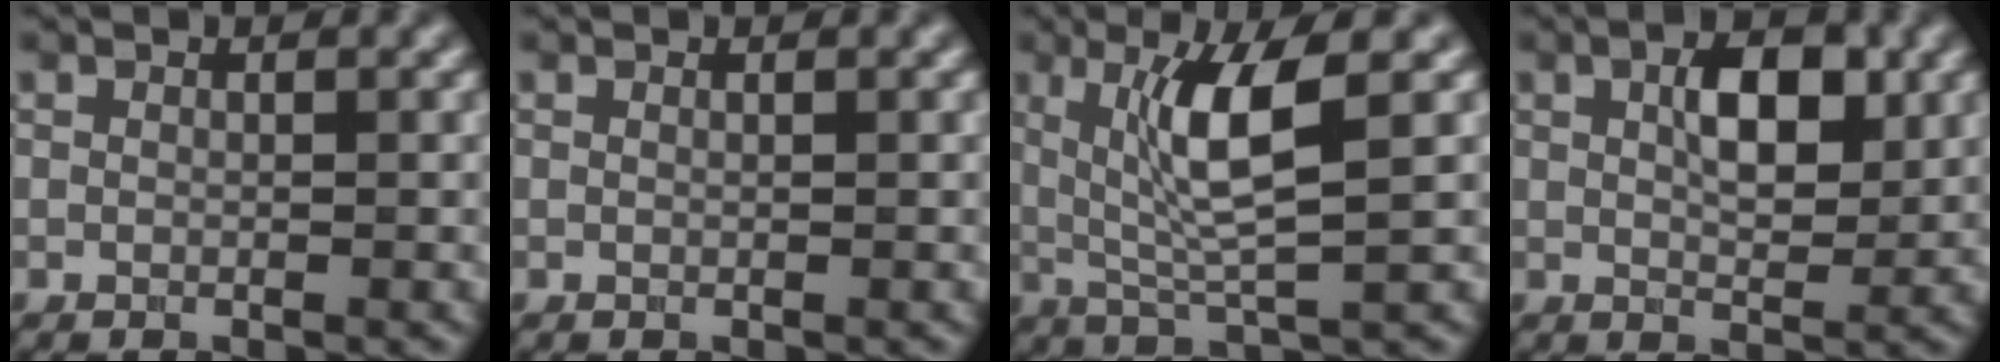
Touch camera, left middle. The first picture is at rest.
{"total": 0.0}
{"total": 5.7, "force": [1.1, 0.7, 5.5], "torque": [-0.115, -0.001, 0.038]}
{"total": 4.1, "force": [0.9, 1.8, 3.5], "torque": [-0.063, 0.008, 0.027]}